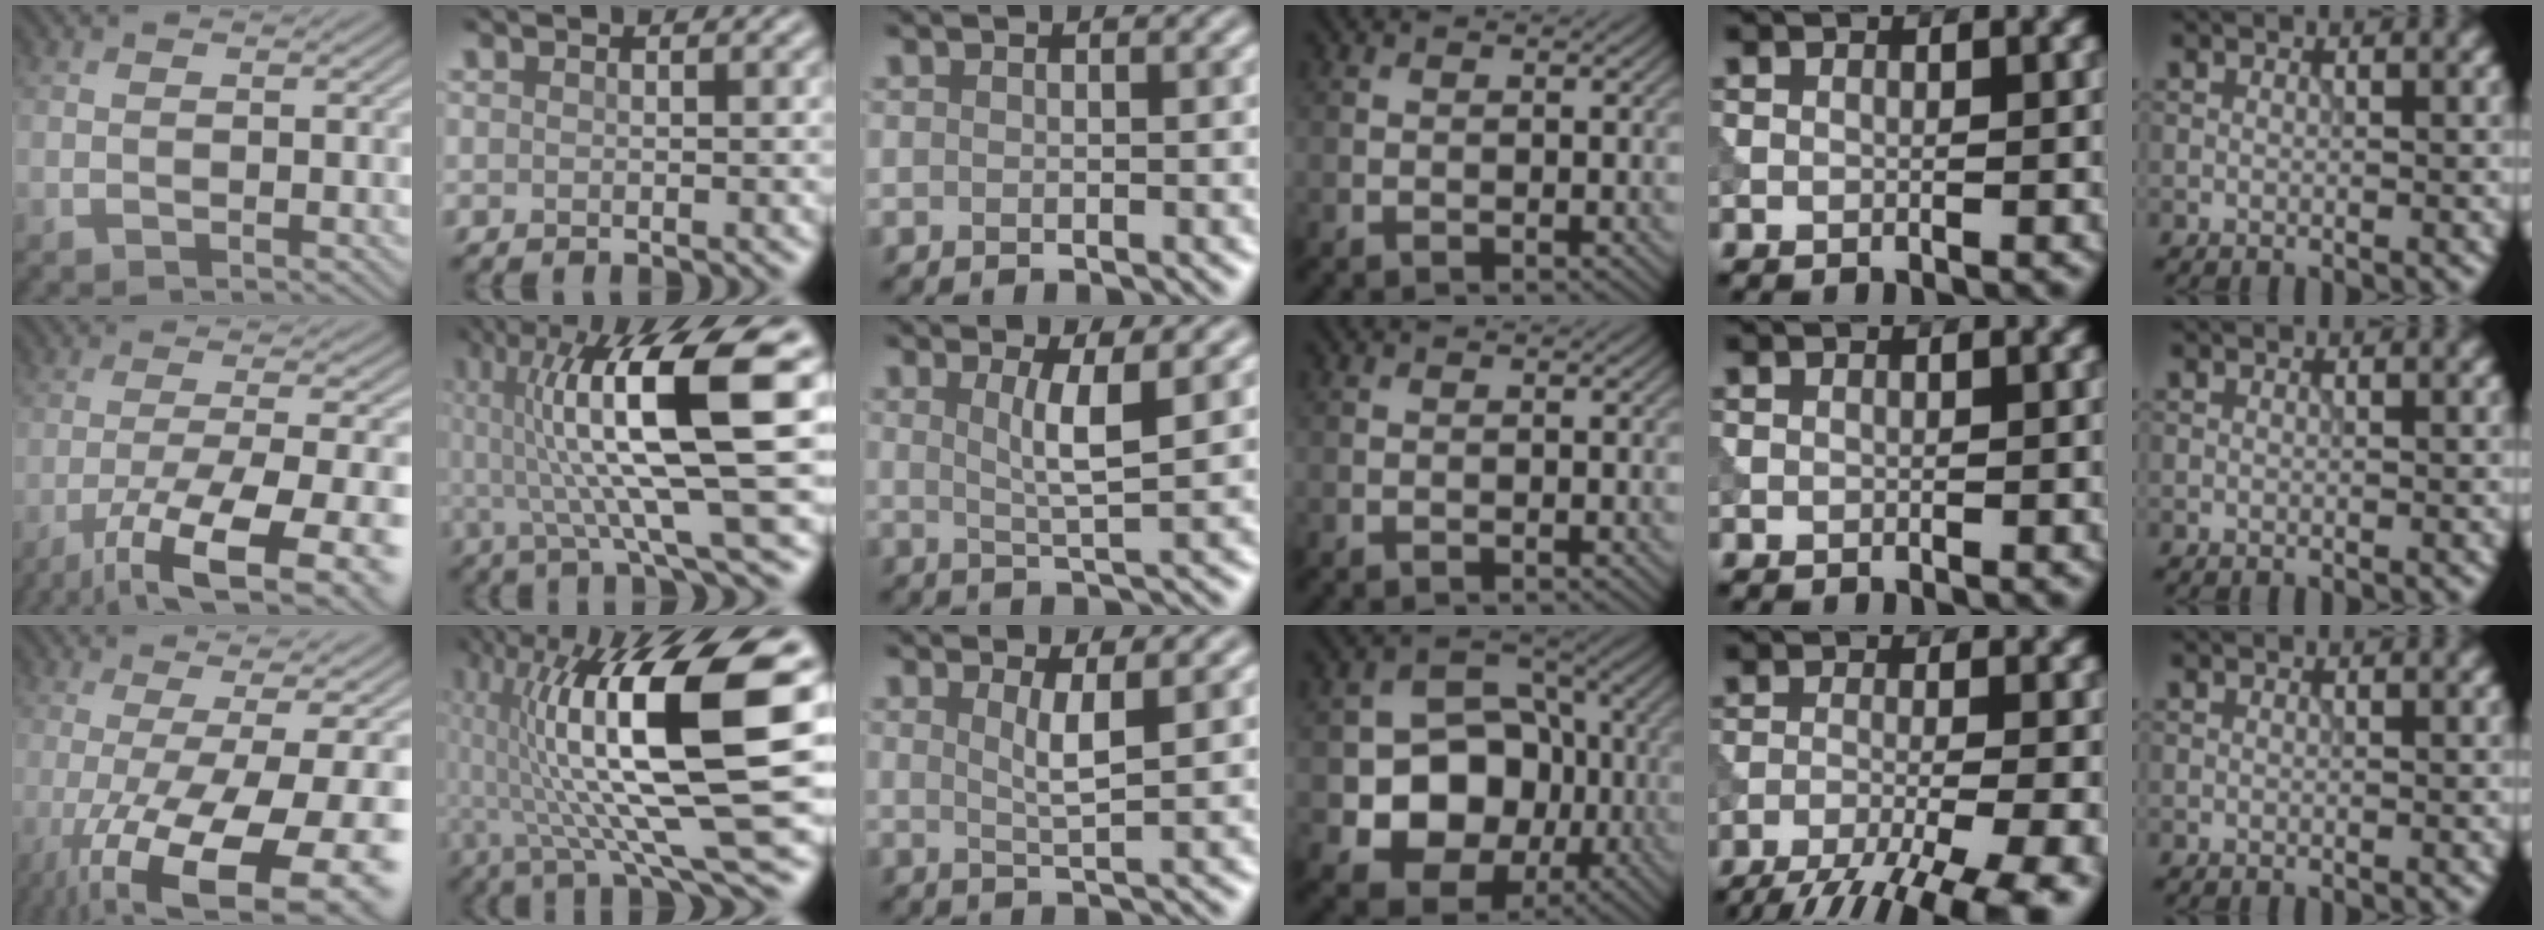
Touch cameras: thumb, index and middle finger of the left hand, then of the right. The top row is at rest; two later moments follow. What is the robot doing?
{"motion": "extract", "object": "tissue"}